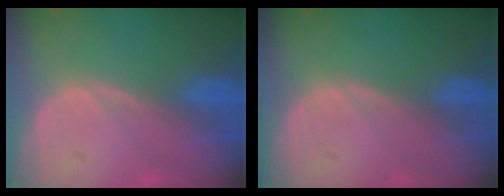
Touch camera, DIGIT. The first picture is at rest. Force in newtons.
{"total": 0.0}